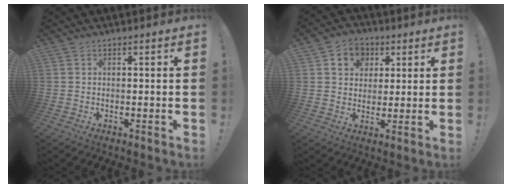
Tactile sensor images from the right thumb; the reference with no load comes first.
{"total": 8.2, "force": [2.6, 7.5, 2.2], "torque": [-0.026, -0.011, 0.053]}